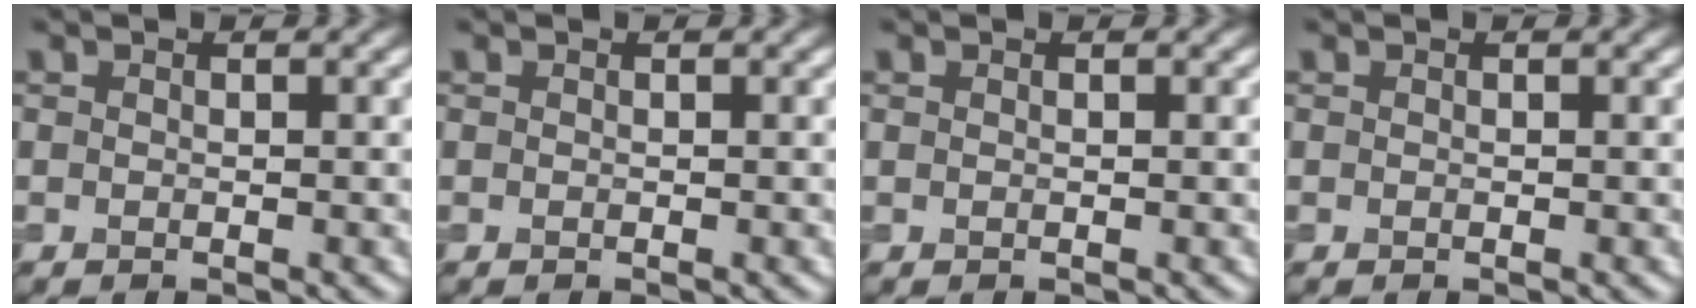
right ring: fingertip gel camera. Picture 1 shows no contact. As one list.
[{"total": 0.0}, {"total": 0.0}, {"total": 0.0}]